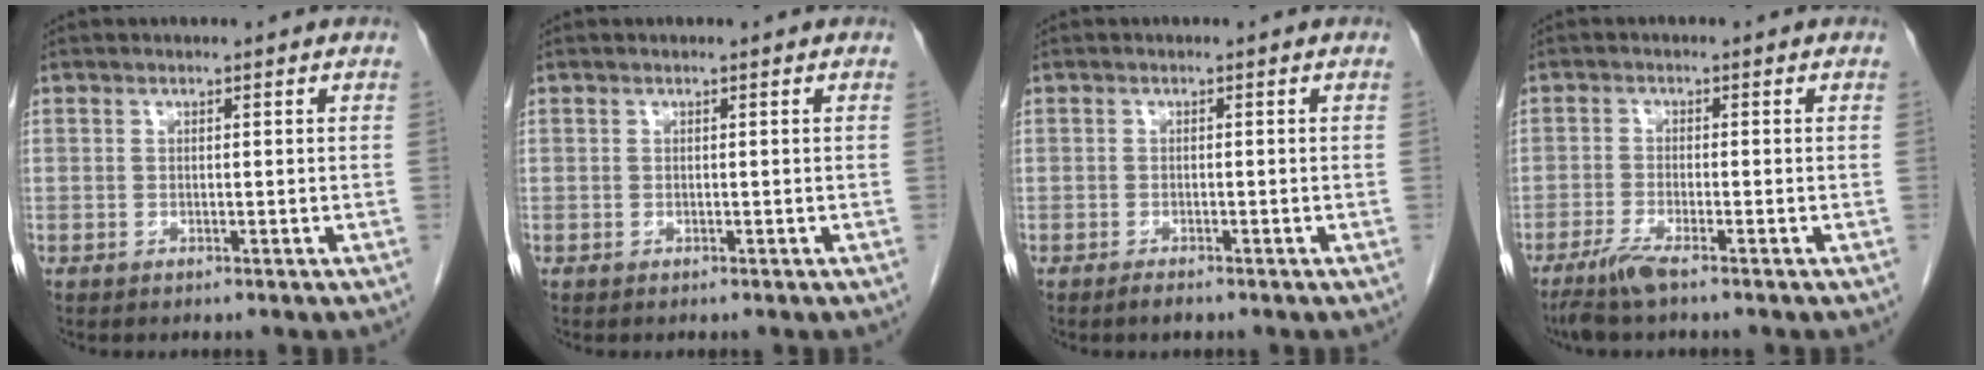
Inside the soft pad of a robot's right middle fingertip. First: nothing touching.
{"total": 0.0}
{"total": 1.2, "force": [-1.0, 0.2, 0.6], "torque": [-0.016, -0.003, -0.015]}
{"total": 3.7, "force": [-2.8, 0.0, 2.5], "torque": [-0.058, -0.010, -0.058]}